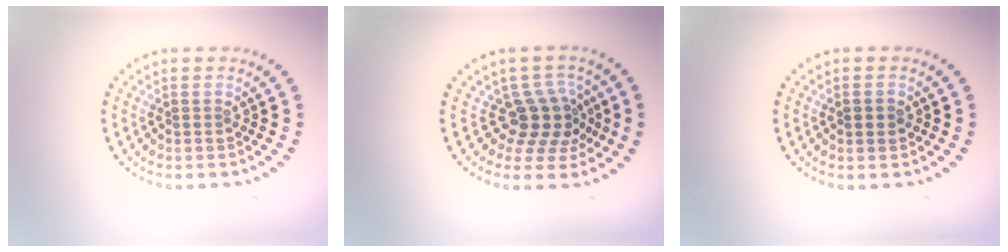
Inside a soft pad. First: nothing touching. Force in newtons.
{"total": 3.7, "press": 2.8, "slide": 2.4}
{"total": 1.8, "press": 1.8, "slide": 0.1}